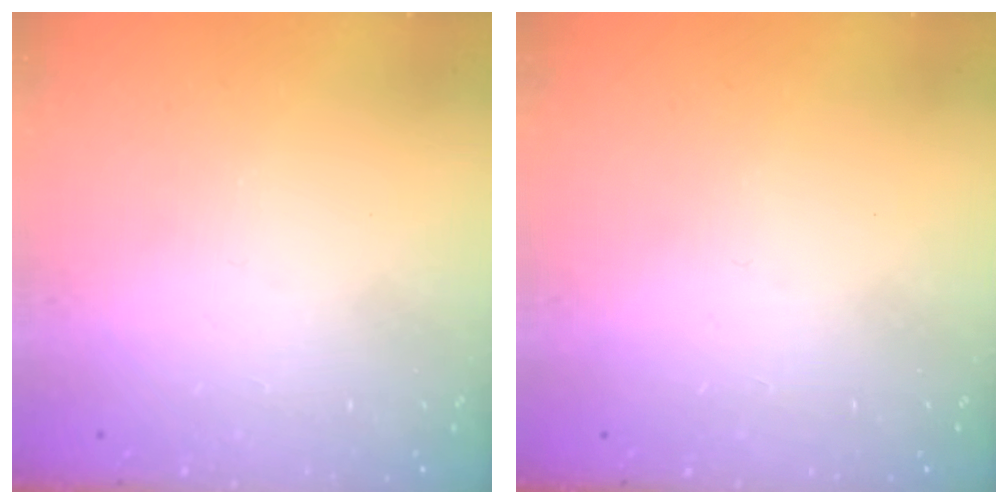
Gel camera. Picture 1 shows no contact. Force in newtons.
{"total": 0.0}